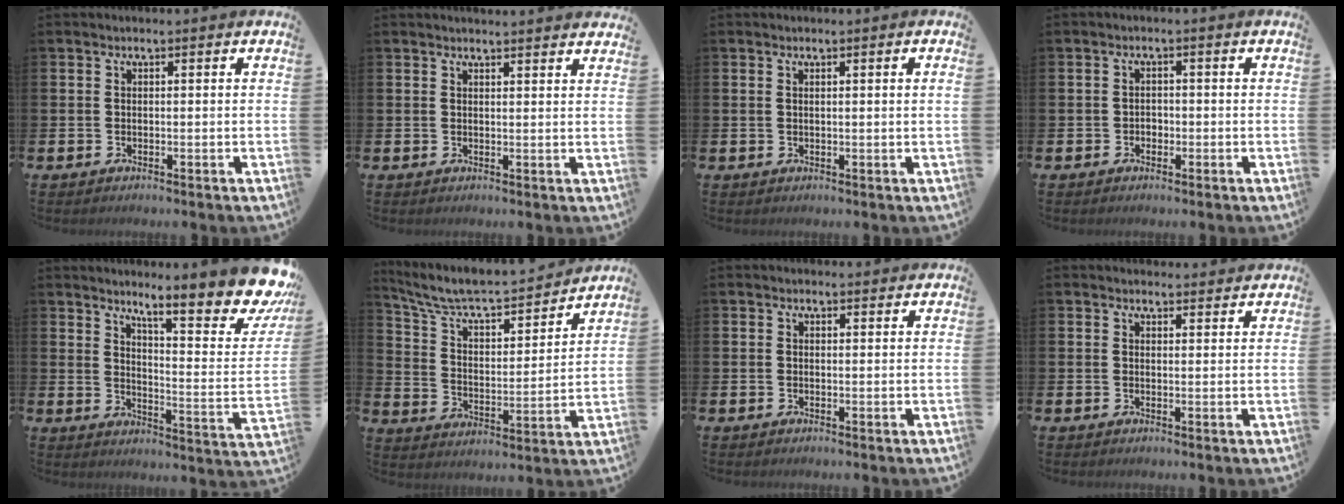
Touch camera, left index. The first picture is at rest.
{"total": 1.9, "force": [1.8, -0.2, -0.2], "torque": [0.003, -0.012, 0.033]}
{"total": 0.9, "force": [0.3, -0.3, 0.8], "torque": [-0.012, -0.001, 0.004]}
{"total": 1.3, "force": [-0.6, 1.1, 0.3], "torque": [-0.006, 0.004, -0.015]}
{"total": 11.4, "force": [9.5, 1.9, 6.1], "torque": [-0.092, -0.087, 0.150]}
{"total": 8.2, "force": [7.5, 1.7, 2.9], "torque": [-0.097, -0.054, 0.126]}
{"total": 0.7, "force": [0.6, 0.2, 0.1], "torque": [0.006, -0.002, 0.010]}
{"total": 1.8, "force": [1.8, 0.4, -0.1], "torque": [0.008, -0.010, 0.031]}